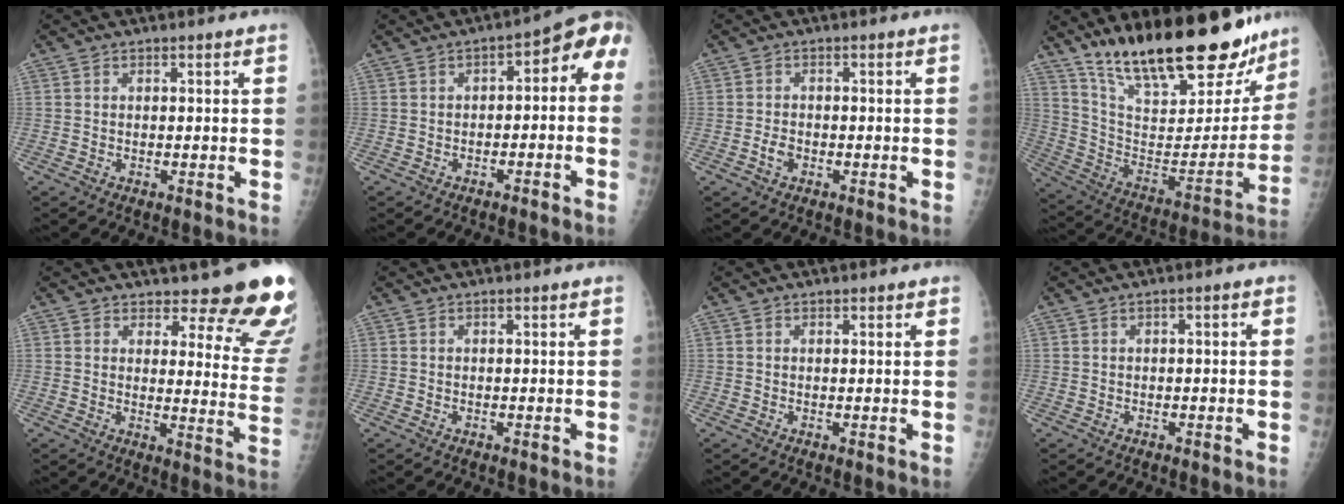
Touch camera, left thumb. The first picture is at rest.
{"total": 7.2, "force": [-2.3, 4.1, 5.5], "torque": [-0.042, 0.053, -0.039]}
{"total": 2.1, "force": [-0.8, 1.5, 1.3], "torque": [-0.020, 0.004, -0.017]}
{"total": 29.8, "force": [22.0, 9.8, 17.6], "torque": [-0.244, -0.086, 0.351]}
{"total": 15.8, "force": [13.9, 4.9, 5.7], "torque": [-0.015, -0.124, 0.142]}
{"total": 0.0}
{"total": 0.7, "force": [0.6, 0.4, 0.0], "torque": [0.004, -0.005, 0.005]}
{"total": 0.6, "force": [0.0, 0.2, 0.6], "torque": [-0.007, 0.002, -0.002]}